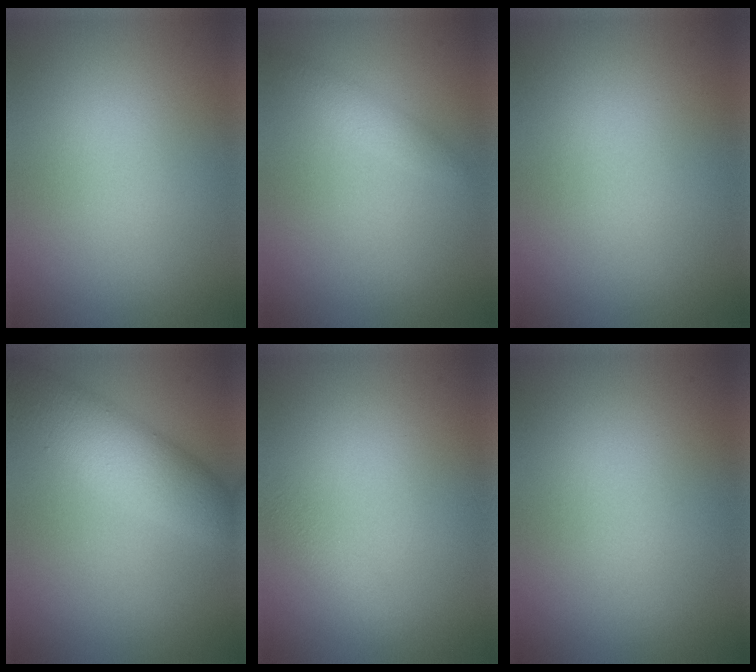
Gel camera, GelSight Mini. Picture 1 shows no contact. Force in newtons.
{"total": 1.2, "press": 1.2, "slide": 0.1}
{"total": 0.0}
{"total": 5.0, "press": 5.0, "slide": 0.1}
{"total": 1.5, "press": 1.5, "slide": 0.0}
{"total": 0.0}